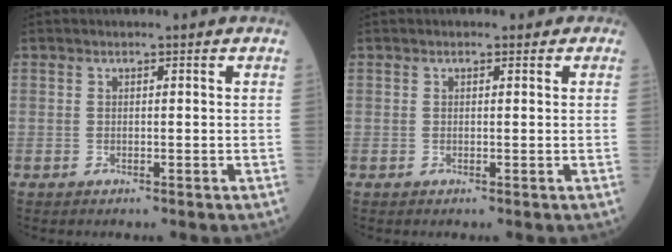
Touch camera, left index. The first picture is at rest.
{"total": 0.8, "force": [0.4, 0.5, 0.4], "torque": [-0.004, 0.000, 0.000]}